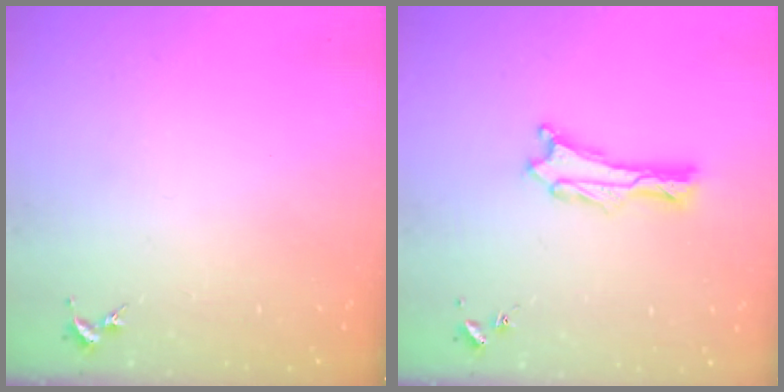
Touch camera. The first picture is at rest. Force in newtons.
{"total": 0.9, "press": 0.9, "slide": 0.2}